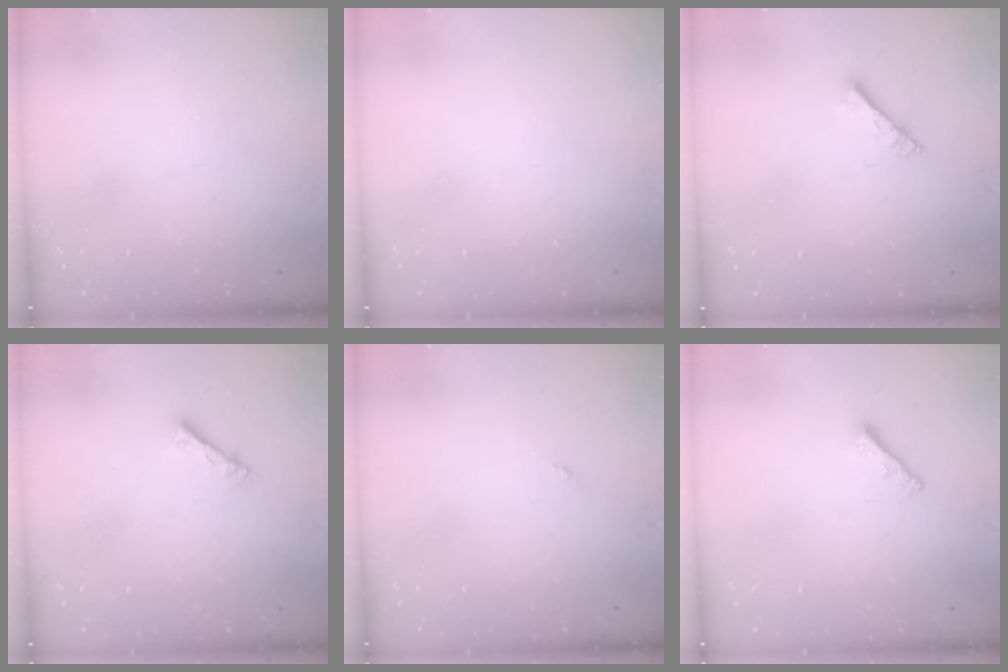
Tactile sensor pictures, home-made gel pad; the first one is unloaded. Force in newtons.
{"total": 0.0}
{"total": 2.9, "press": 2.9, "slide": 0.3}
{"total": 2.3, "press": 2.2, "slide": 0.4}
{"total": 0.0}
{"total": 2.0, "press": 2.0, "slide": 0.5}